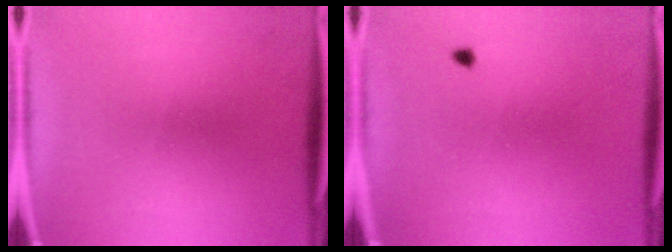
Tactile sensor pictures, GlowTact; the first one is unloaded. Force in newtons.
{"total": 0.6}